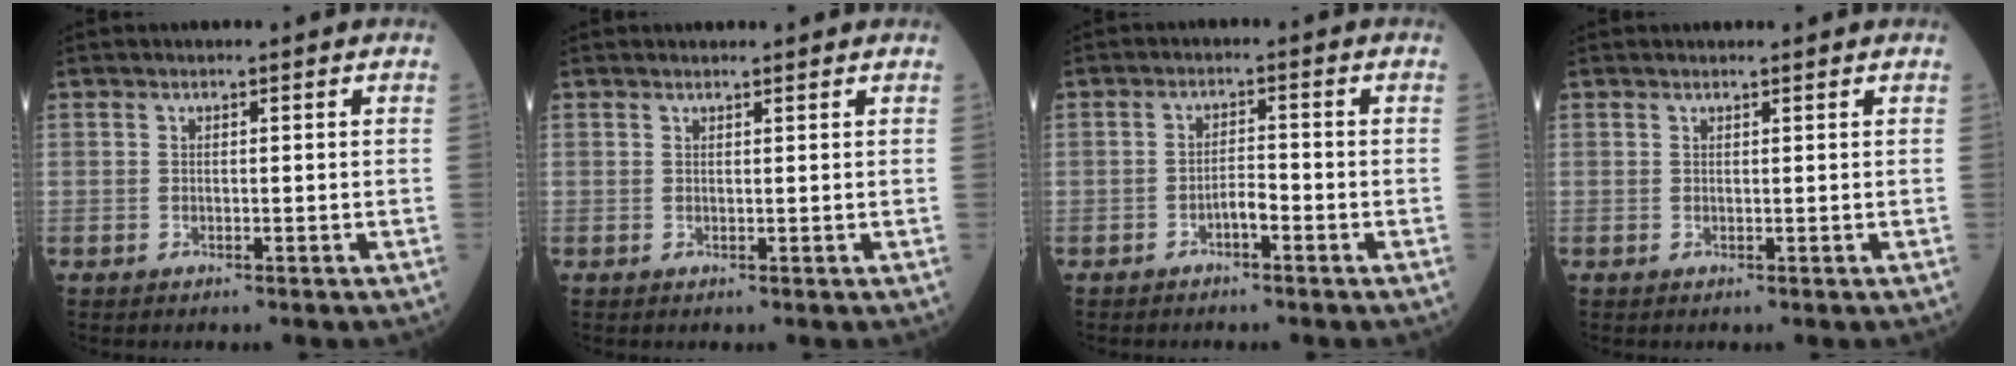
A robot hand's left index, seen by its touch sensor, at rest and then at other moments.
{"total": 1.9, "force": [1.9, 0.1, 0.5], "torque": [-0.010, 0.011, 0.025]}
{"total": 2.2, "force": [-1.4, 0.4, 1.6], "torque": [-0.025, 0.004, -0.026]}
{"total": 1.4, "force": [1.4, 0.0, 0.4], "torque": [-0.009, 0.010, 0.020]}